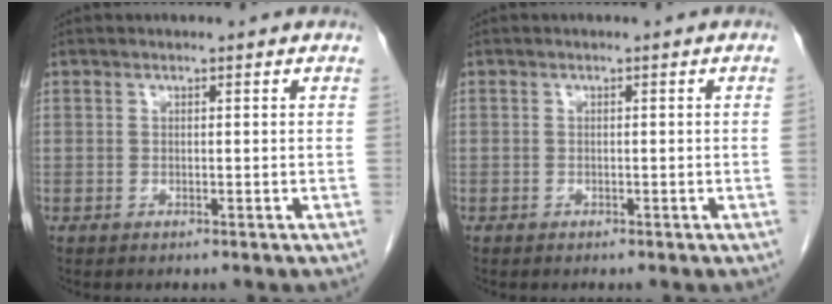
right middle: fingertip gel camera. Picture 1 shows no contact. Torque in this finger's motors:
{"motor_torque": [1.01, -1.13, 0.02, -0.21]}